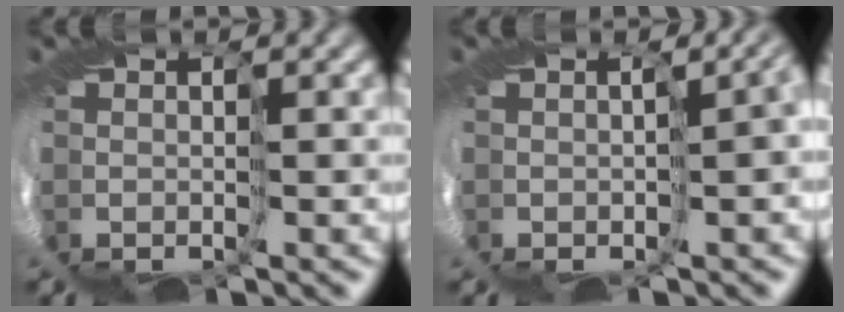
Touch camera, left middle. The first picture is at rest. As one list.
[{"total": 4.2, "force": [-1.7, 1.4, 3.6], "torque": [-0.050, -0.003, -0.007]}]